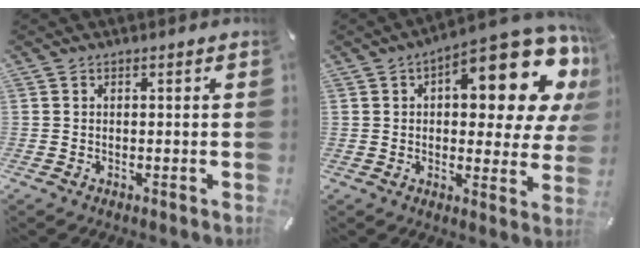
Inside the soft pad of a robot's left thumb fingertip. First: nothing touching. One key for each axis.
{"total": 17.8, "fx": 8.8, "fy": 7.3, "fz": 13.6, "tx": -0.167, "ty": -0.077, "tz": 0.139}